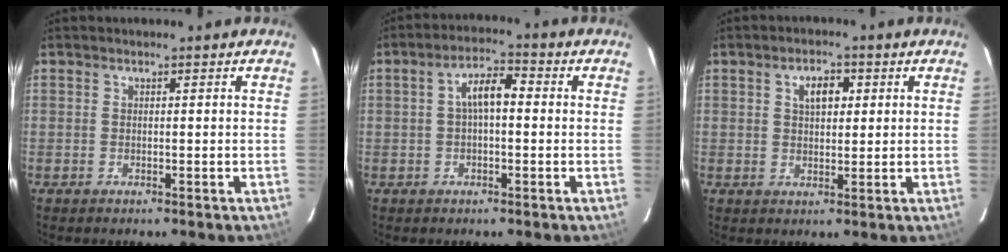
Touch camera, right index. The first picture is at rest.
{"total": 5.3, "force": [0.2, 2.2, 4.8], "torque": [-0.089, 0.018, 0.003]}
{"total": 4.3, "force": [1.4, 2.5, 3.2], "torque": [-0.051, 0.012, 0.026]}